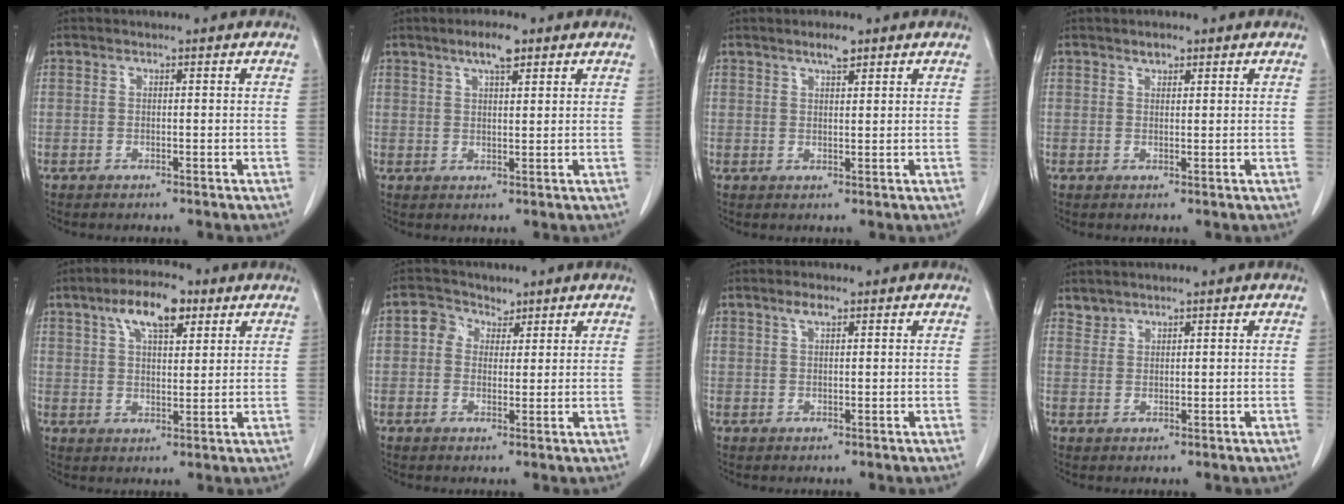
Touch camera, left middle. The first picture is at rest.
{"total": 4.3, "force": [2.8, 0.9, 3.1], "torque": [-0.058, 0.004, 0.048]}
{"total": 2.5, "force": [1.9, 0.5, 1.7], "torque": [-0.033, 0.000, 0.033]}
{"total": 1.4, "force": [1.0, 0.6, 0.6], "torque": [-0.013, 0.000, 0.016]}
{"total": 8.3, "force": [4.6, 3.0, 6.2], "torque": [-0.111, 0.016, 0.079]}
{"total": 3.4, "force": [1.8, 2.7, 1.0], "torque": [-0.022, 0.015, 0.031]}
{"total": 1.8, "force": [1.2, 0.5, 1.3], "torque": [-0.027, 0.004, 0.022]}
{"total": 1.4, "force": [1.3, 0.4, -0.3], "torque": [0.007, 0.003, 0.025]}